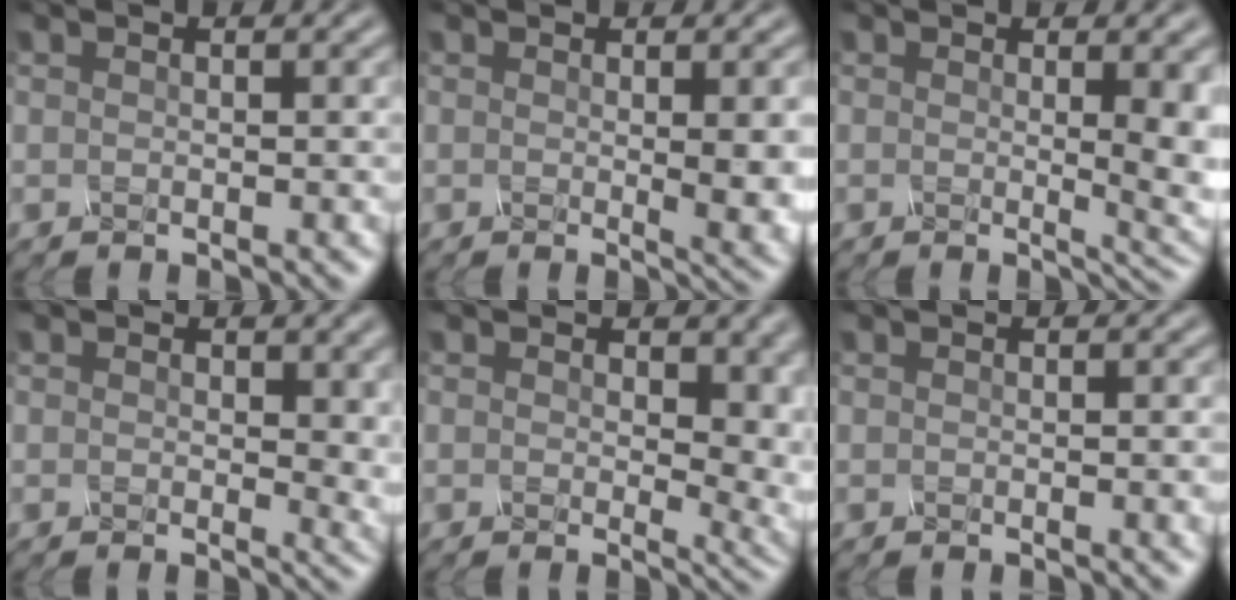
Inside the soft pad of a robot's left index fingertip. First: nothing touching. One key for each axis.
{"total": 4.1, "fx": 0.3, "fy": 1.0, "fz": 4.0, "tx": -0.047, "ty": -0.006, "tz": 0.007}
{"total": 5.3, "fx": 0.4, "fy": 1.7, "fz": 5.0, "tx": -0.046, "ty": -0.005, "tz": 0.010}
{"total": 3.5, "fx": 0.7, "fy": 1.8, "fz": 2.8, "tx": -0.027, "ty": -0.005, "tz": 0.009}
{"total": 6.8, "fx": 1.3, "fy": 4.2, "fz": 5.3, "tx": -0.055, "ty": -0.014, "tz": 0.022}
{"total": 1.2, "fx": -0.1, "fy": 0.3, "fz": 1.2, "tx": -0.012, "ty": 0.001, "tz": -0.002}